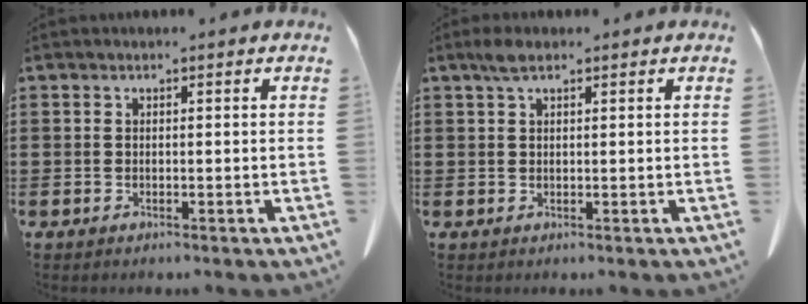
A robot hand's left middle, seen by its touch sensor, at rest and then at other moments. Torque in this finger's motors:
{"motor_torque": [1.09, 1.04, 0.45, 0.15]}